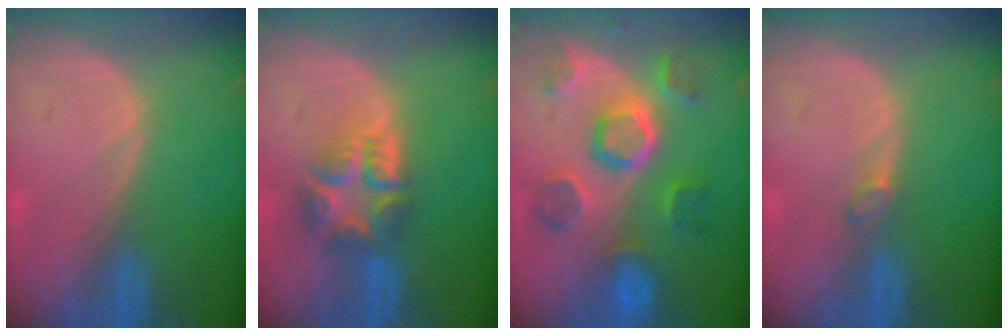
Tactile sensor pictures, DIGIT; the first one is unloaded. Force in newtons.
{"total": 7.6, "press": 6.6, "slide": 3.9}
{"total": 9.7, "press": 9.2, "slide": 3.1}
{"total": 1.2, "press": 1.1, "slide": 0.2}